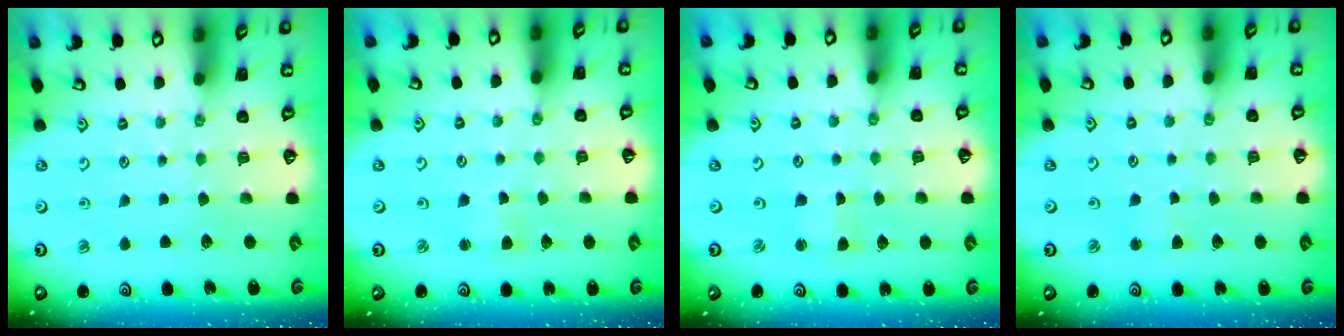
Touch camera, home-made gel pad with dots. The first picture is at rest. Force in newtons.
{"total": 2.7, "press": 2.7, "slide": 0.3}
{"total": 1.9, "press": 1.9, "slide": 0.4}
{"total": 1.8, "press": 1.7, "slide": 0.3}